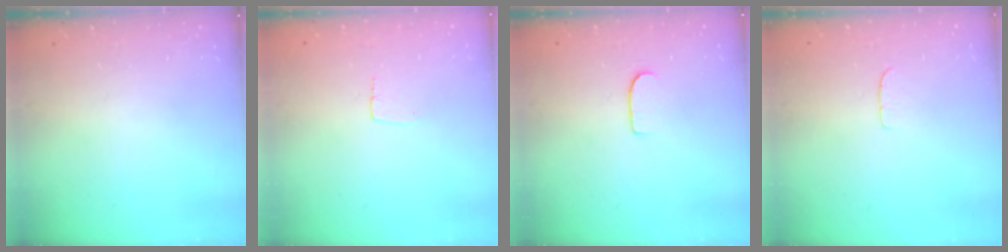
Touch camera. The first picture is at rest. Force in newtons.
{"total": 2.7, "press": 2.7, "slide": 0.1}
{"total": 5.5, "press": 5.5, "slide": 0.6}
{"total": 3.1, "press": 3.1, "slide": 0.2}